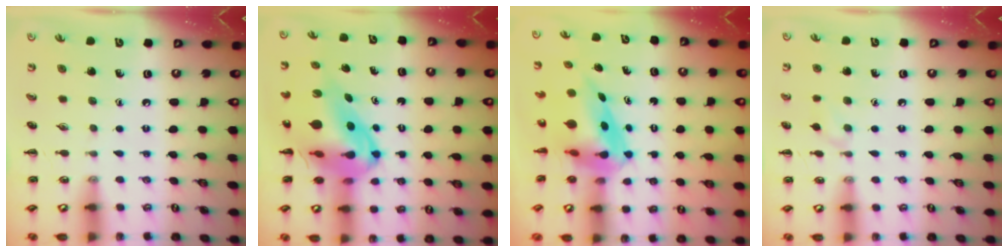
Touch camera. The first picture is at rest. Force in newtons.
{"total": 15.3, "press": 14.6, "slide": 4.7}
{"total": 7.1, "press": 6.7, "slide": 2.2}
{"total": 4.8, "press": 4.4, "slide": 1.8}